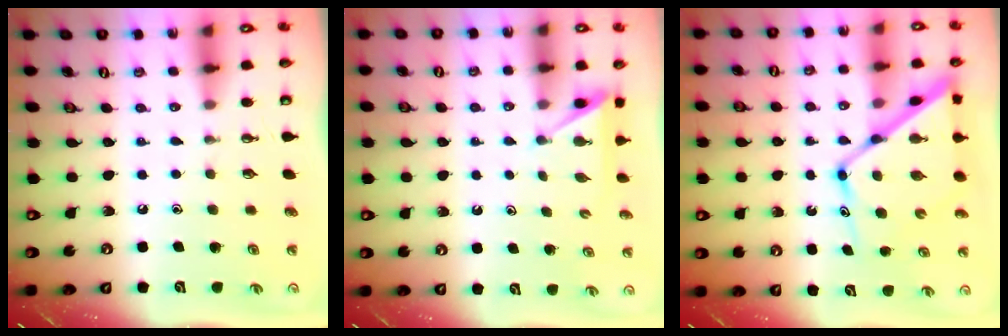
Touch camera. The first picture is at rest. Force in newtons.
{"total": 3.1, "press": 3.1, "slide": 0.5}
{"total": 16.5, "press": 16.4, "slide": 1.4}